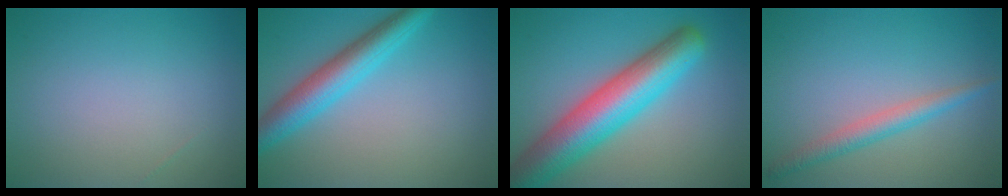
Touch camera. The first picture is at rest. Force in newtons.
{"total": 5.0, "press": 5.0, "slide": 0.2}
{"total": 9.2, "press": 9.2, "slide": 0.5}
{"total": 2.5, "press": 2.5, "slide": 0.1}